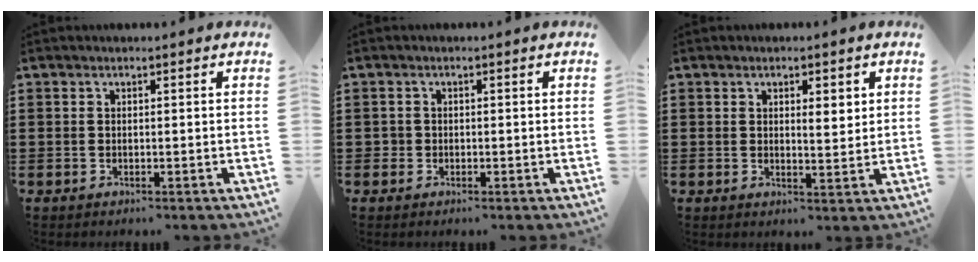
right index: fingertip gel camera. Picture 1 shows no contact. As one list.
[{"total": 0.9, "force": [-0.2, 0.9, 0.1], "torque": [-0.004, 0.005, -0.005]}, {"total": 2.6, "force": [1.1, 1.0, 2.2], "torque": [-0.028, 0.000, 0.013]}]